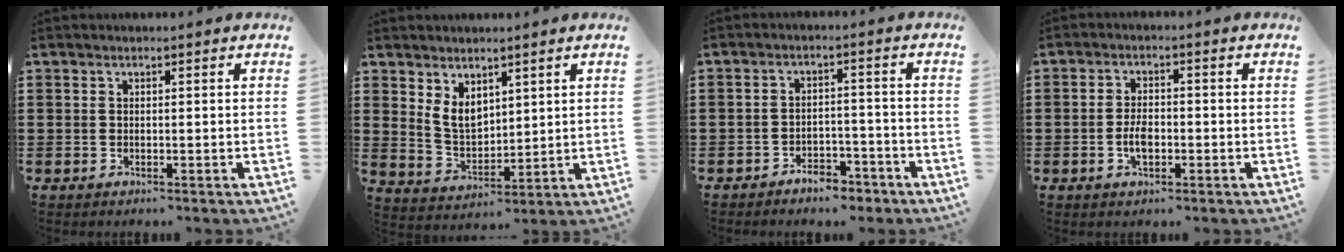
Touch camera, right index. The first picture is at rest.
{"total": 5.3, "force": [2.9, 3.4, 2.9], "torque": [-0.068, 0.004, 0.056]}
{"total": 3.6, "force": [-3.4, 1.1, 0.7], "torque": [-0.014, 0.008, -0.068]}
{"total": 3.7, "force": [-1.1, 1.7, 3.1], "torque": [-0.072, -0.003, -0.023]}